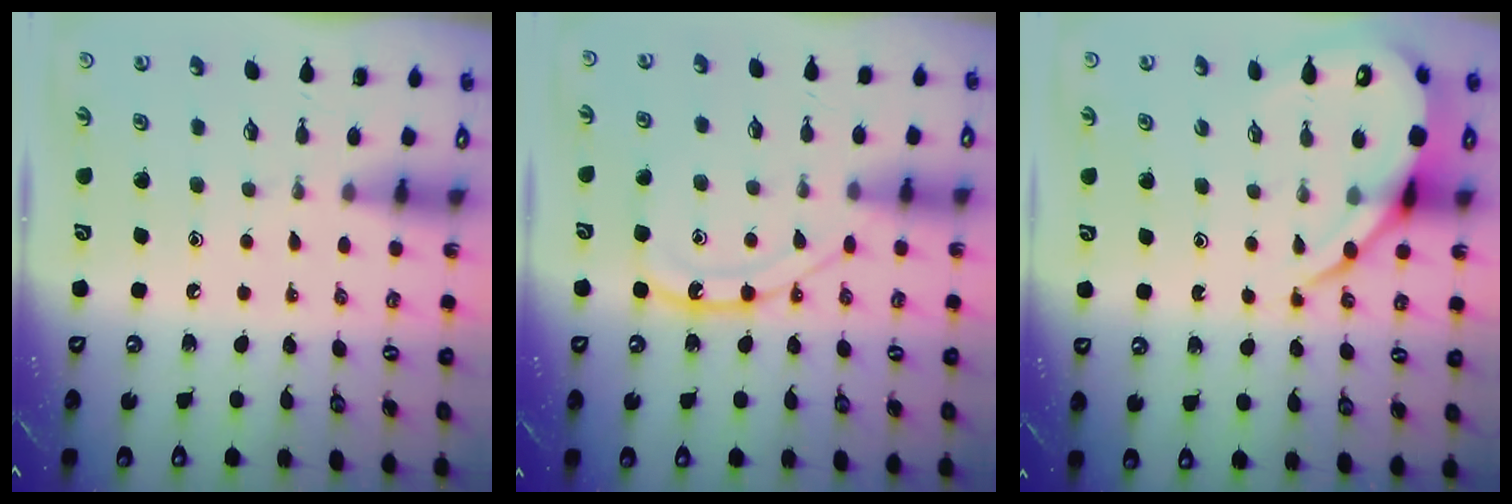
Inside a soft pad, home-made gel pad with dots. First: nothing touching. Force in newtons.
{"total": 13.4, "press": 13.3, "slide": 1.1}
{"total": 10.9, "press": 10.9, "slide": 1.3}